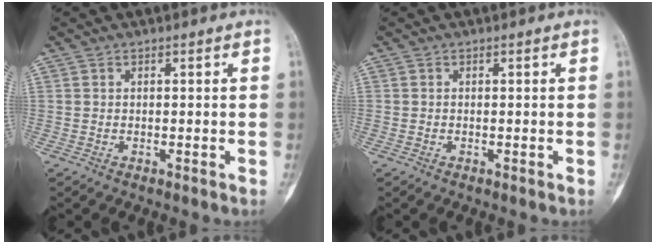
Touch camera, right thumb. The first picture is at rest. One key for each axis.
{"total": 0.0}